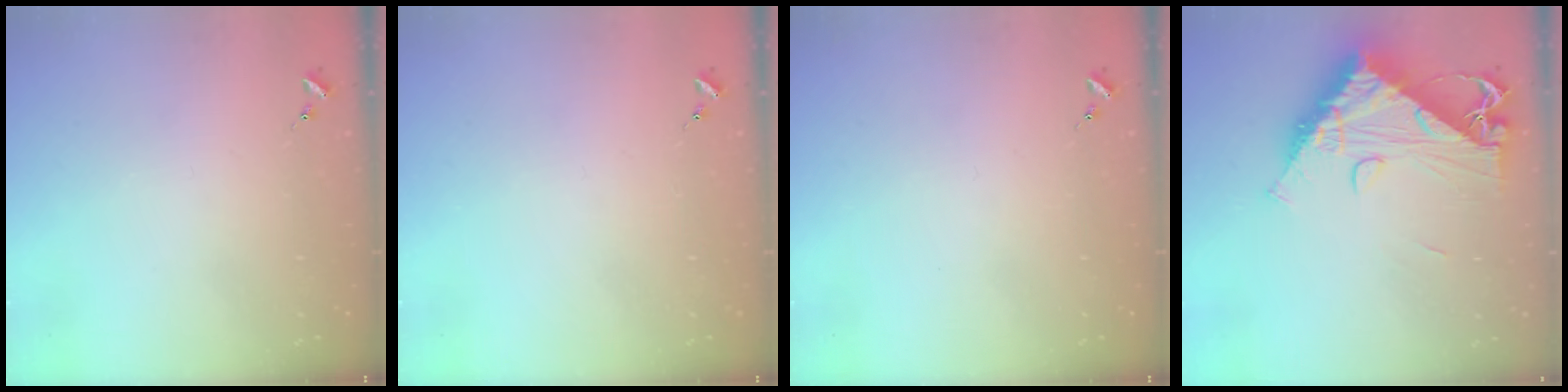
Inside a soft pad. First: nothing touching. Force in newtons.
{"total": 0.0}
{"total": 0.0}
{"total": 15.5, "press": 15.5, "slide": 1.5}